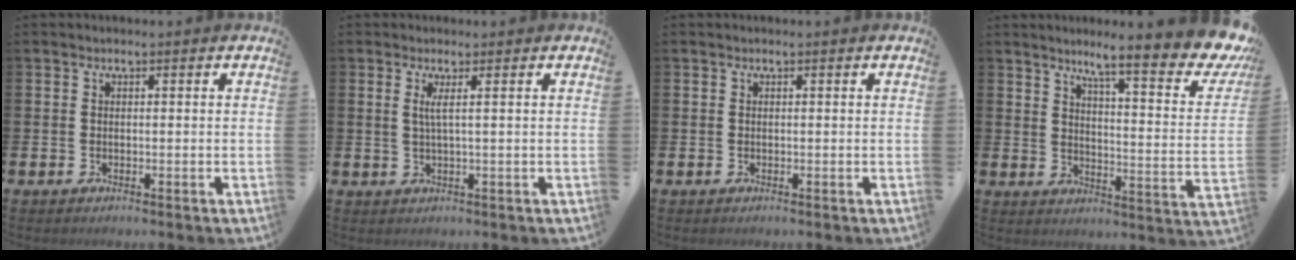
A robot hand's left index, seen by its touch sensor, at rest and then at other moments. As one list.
[{"total": 1.7, "force": [0.5, -0.5, 1.6], "torque": [-0.037, -0.004, 0.009]}, {"total": 0.0}, {"total": 8.9, "force": [6.9, 0.8, 5.6], "torque": [-0.093, -0.071, 0.099]}]